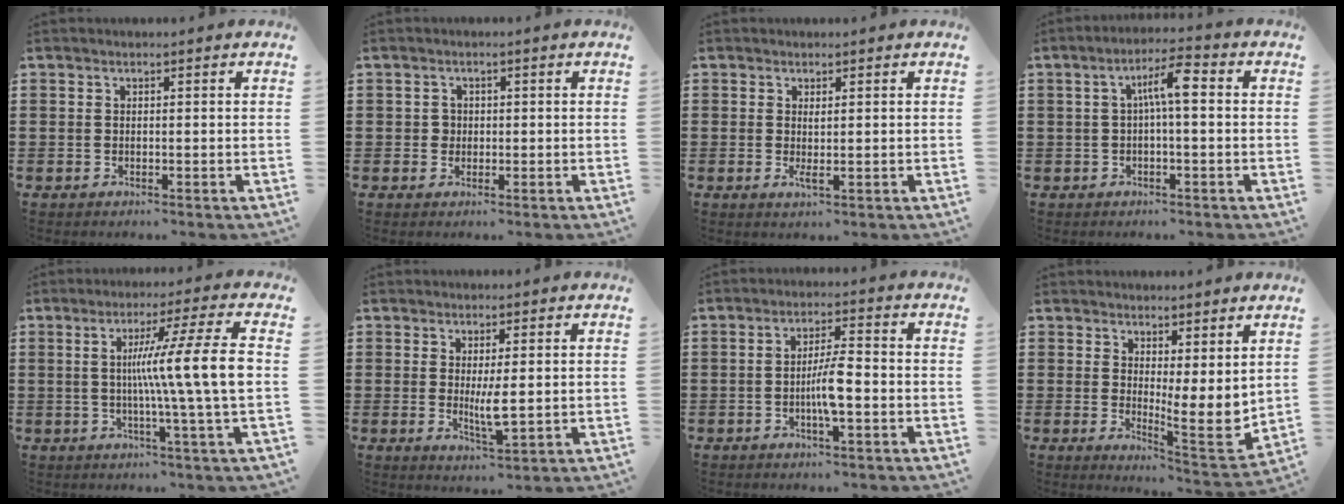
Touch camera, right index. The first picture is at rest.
{"total": 1.3, "force": [0.1, 1.3, 0.4], "torque": [-0.012, 0.006, 0.001]}
{"total": 1.4, "force": [0.4, 0.2, 1.3], "torque": [-0.026, -0.003, 0.007]}
{"total": 5.8, "force": [0.3, 1.2, 5.6], "torque": [-0.108, 0.014, 0.000]}
{"total": 12.2, "force": [0.2, -0.5, 12.2], "torque": [-0.217, -0.009, -0.009]}
{"total": 4.3, "force": [0.1, 0.9, 4.2], "torque": [-0.076, -0.009, -0.002]}
{"total": 5.0, "force": [-1.3, 0.7, 4.8], "torque": [-0.097, -0.003, -0.030]}
{"total": 5.6, "force": [3.4, 1.7, 4.1], "torque": [-0.064, -0.039, 0.065]}